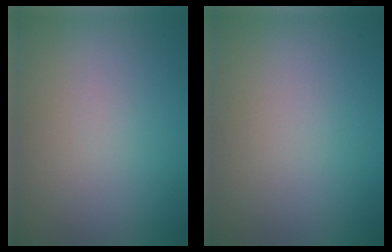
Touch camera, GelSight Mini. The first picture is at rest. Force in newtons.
{"total": 0.0}